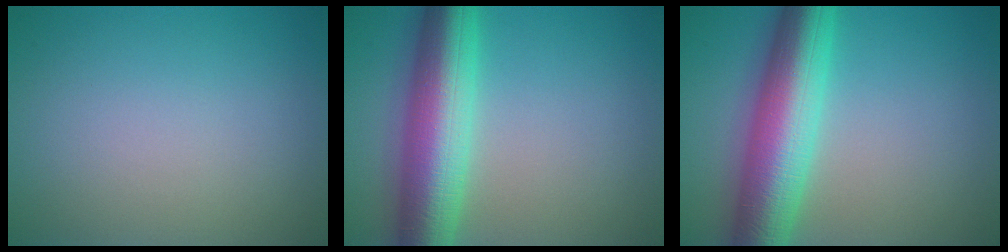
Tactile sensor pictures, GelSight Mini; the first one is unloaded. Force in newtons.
{"total": 9.5, "press": 9.5, "slide": 0.1}
{"total": 9.7, "press": 9.7, "slide": 0.1}